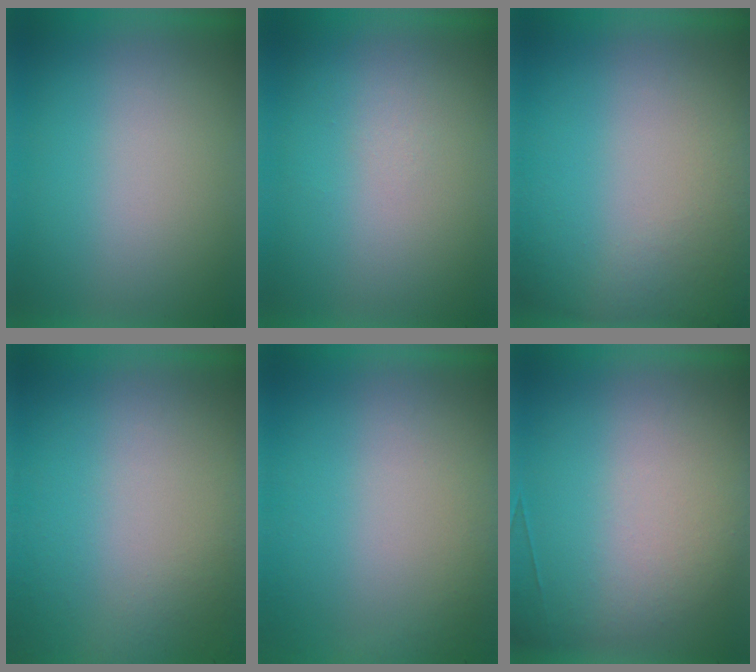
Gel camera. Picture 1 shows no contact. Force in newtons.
{"total": 1.0}
{"total": 5.8}
{"total": 8.0}
{"total": 2.8}
{"total": 2.6}